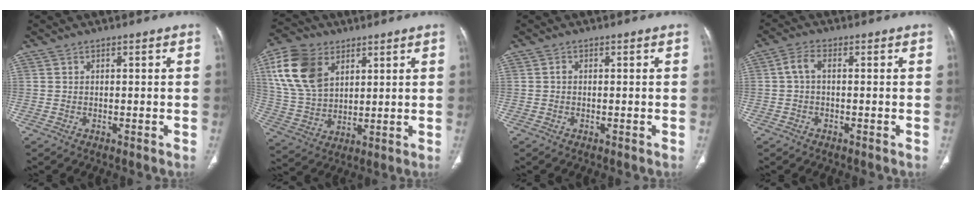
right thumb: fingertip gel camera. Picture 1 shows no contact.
{"total": 15.4, "force": [6.2, 10.3, 9.7], "torque": [-0.179, -0.012, 0.124]}
{"total": 0.6, "force": [-0.1, 0.4, 0.4], "torque": [-0.007, 0.001, -0.007]}
{"total": 3.3, "force": [0.0, 1.7, 2.8], "torque": [-0.061, 0.008, -0.007]}